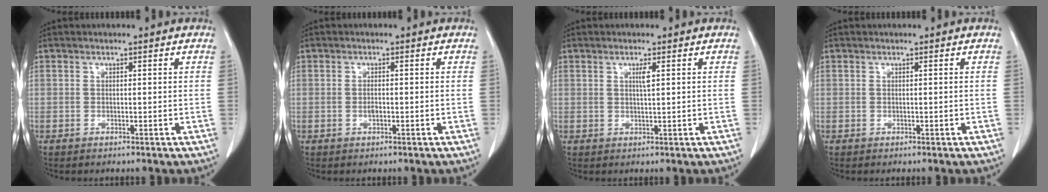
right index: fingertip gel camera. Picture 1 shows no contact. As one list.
[{"total": 1.0, "force": [-0.3, 0.3, 0.9], "torque": [-0.024, 0.001, -0.004]}, {"total": 1.4, "force": [0.5, 0.0, 1.3], "torque": [-0.026, -0.001, 0.009]}, {"total": 0.0}]